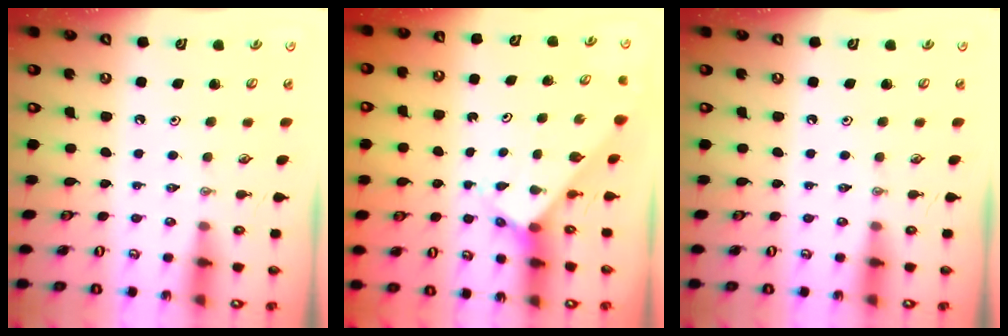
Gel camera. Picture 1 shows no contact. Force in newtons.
{"total": 2.6, "press": 2.6, "slide": 0.2}
{"total": 0.0}